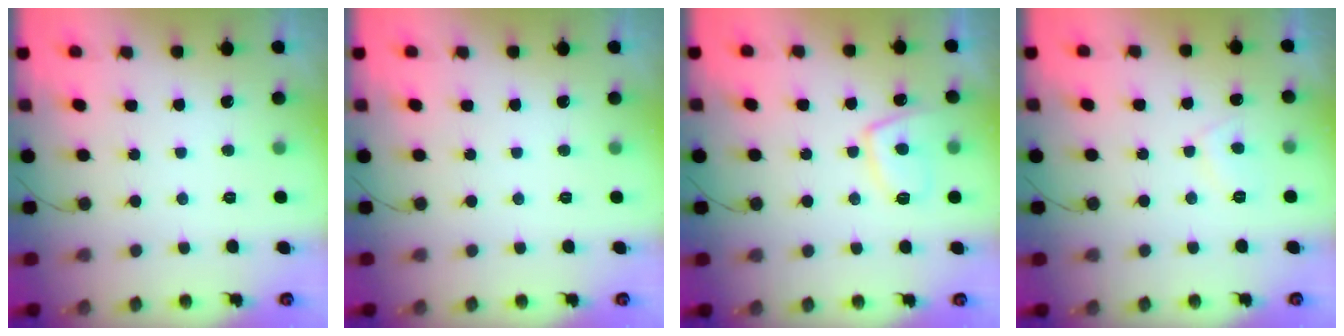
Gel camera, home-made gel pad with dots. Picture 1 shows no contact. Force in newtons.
{"total": 0.0}
{"total": 9.0, "press": 9.0, "slide": 1.2}
{"total": 3.2, "press": 3.1, "slide": 0.8}